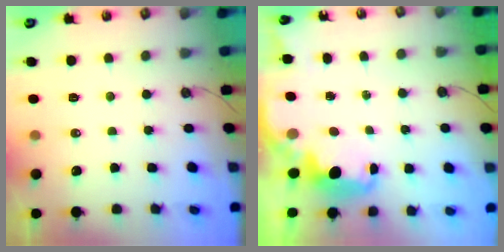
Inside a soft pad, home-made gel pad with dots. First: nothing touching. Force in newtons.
{"total": 2.9, "press": 2.9, "slide": 0.5}